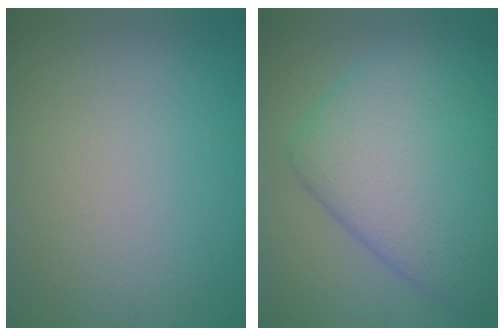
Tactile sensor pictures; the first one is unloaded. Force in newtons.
{"total": 10.5, "press": 10.5, "slide": 0.1}